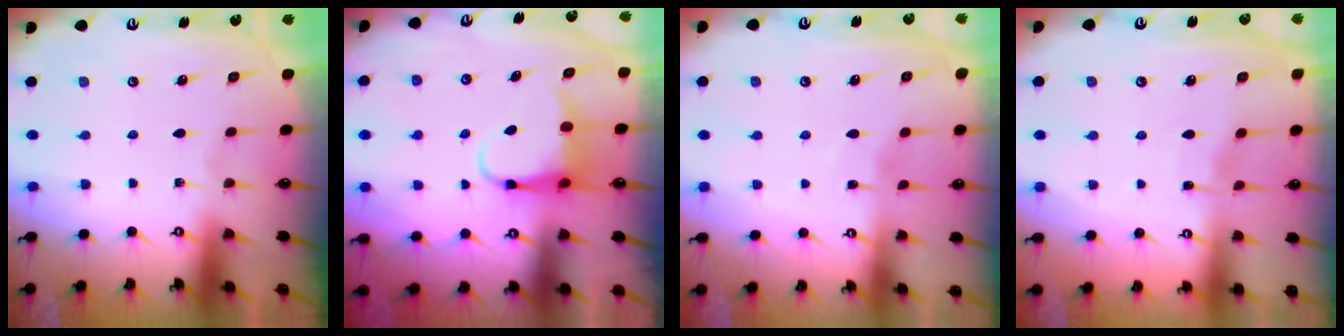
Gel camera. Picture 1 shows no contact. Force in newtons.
{"total": 5.3, "press": 5.3, "slide": 0.8}
{"total": 2.8, "press": 2.8, "slide": 0.5}
{"total": 2.8, "press": 2.7, "slide": 0.5}